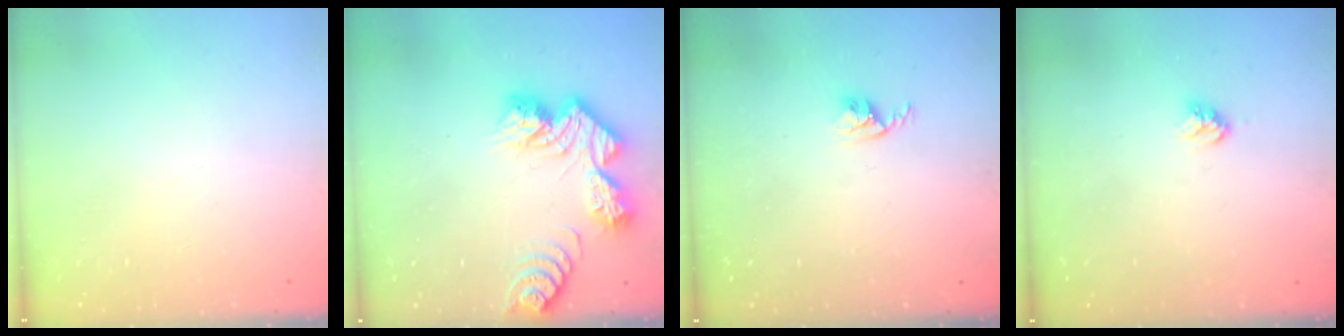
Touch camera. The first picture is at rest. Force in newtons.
{"total": 13.0, "press": 13.0, "slide": 1.1}
{"total": 2.9, "press": 2.9, "slide": 0.4}
{"total": 3.9, "press": 3.8, "slide": 0.5}